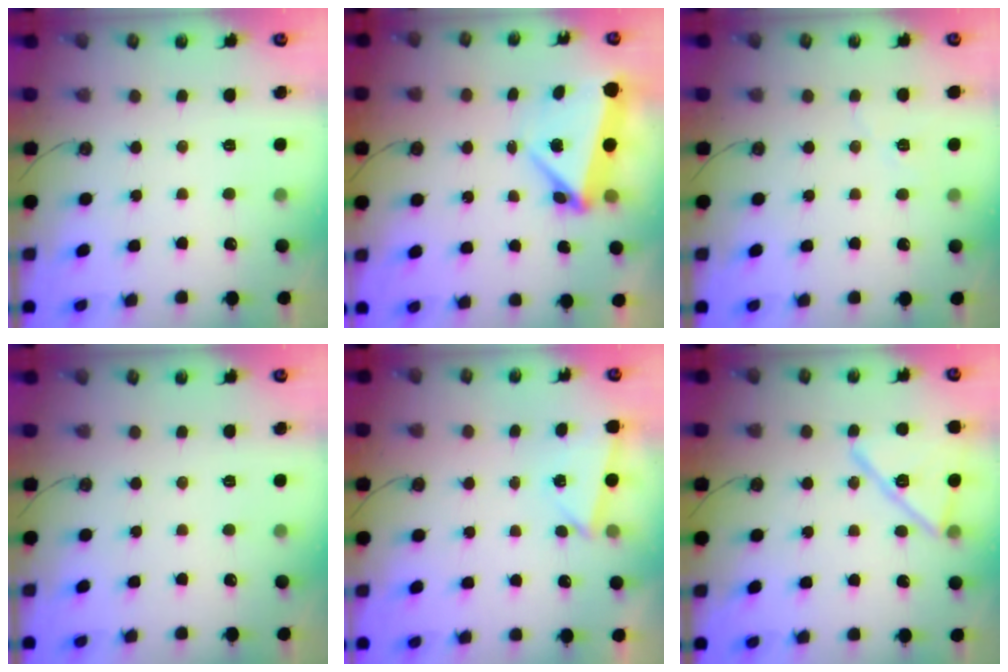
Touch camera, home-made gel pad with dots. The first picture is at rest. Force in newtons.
{"total": 5.9, "press": 5.0, "slide": 3.1}
{"total": 6.5, "press": 6.0, "slide": 2.4}
{"total": 0.0}
{"total": 2.5, "press": 2.4, "slide": 0.9}
{"total": 14.7, "press": 14.7, "slide": 0.9}